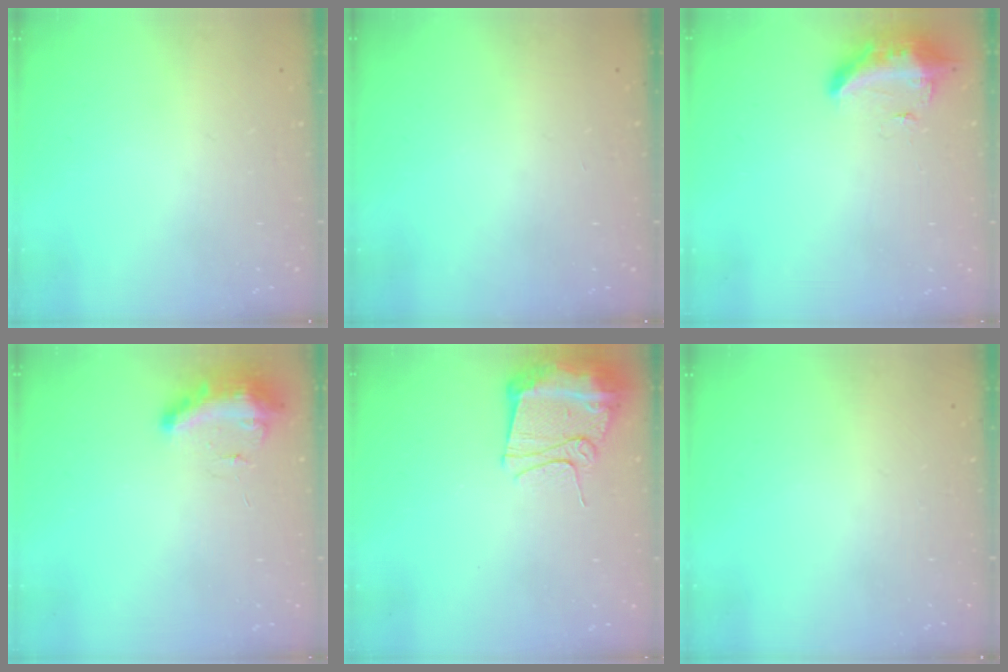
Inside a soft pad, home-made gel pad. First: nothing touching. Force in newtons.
{"total": 0.0}
{"total": 10.4, "press": 9.8, "slide": 3.5}
{"total": 9.1, "press": 9.1, "slide": 1.0}
{"total": 12.1, "press": 12.0, "slide": 1.4}
{"total": 0.0}